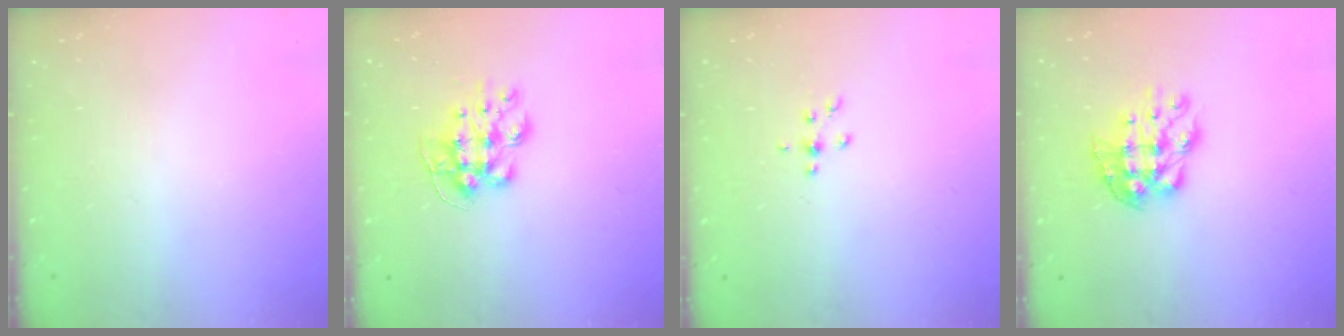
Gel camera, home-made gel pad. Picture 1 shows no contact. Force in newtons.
{"total": 9.3, "press": 9.3, "slide": 0.6}
{"total": 4.4, "press": 4.3, "slide": 1.0}
{"total": 8.7, "press": 8.7, "slide": 0.8}